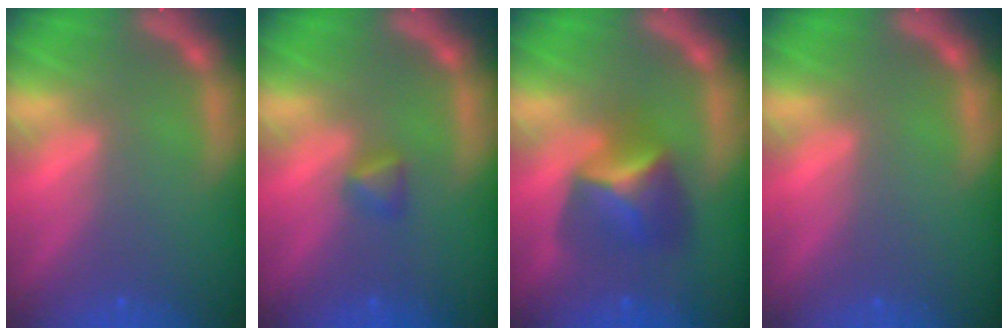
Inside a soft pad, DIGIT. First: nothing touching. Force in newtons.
{"total": 1.4}
{"total": 4.9}
{"total": 0.0}